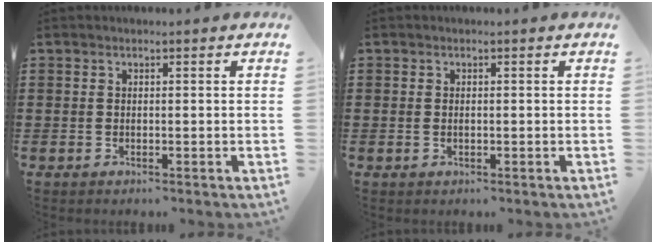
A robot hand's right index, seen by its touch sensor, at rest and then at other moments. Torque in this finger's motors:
{"motor_torque": [-0.05, 2.10, 0.02, -0.01]}